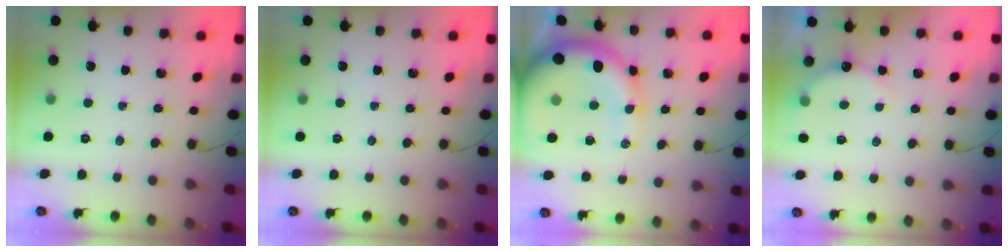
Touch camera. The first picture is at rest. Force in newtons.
{"total": 0.0}
{"total": 14.5, "press": 14.3, "slide": 2.0}
{"total": 6.2, "press": 6.1, "slide": 1.2}